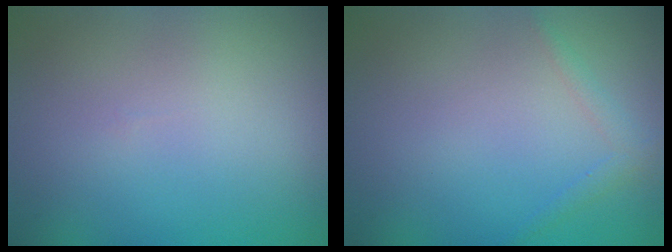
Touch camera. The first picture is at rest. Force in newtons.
{"total": 1.2, "press": 1.2, "slide": 0.1}